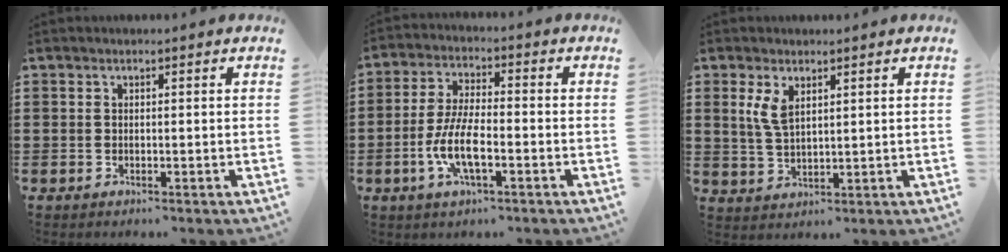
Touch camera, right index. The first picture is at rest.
{"total": 7.8, "force": [-2.6, 2.3, 7.0], "torque": [-0.161, -0.016, -0.055]}
{"total": 4.0, "force": [1.9, 1.8, 3.0], "torque": [-0.072, 0.002, 0.031]}